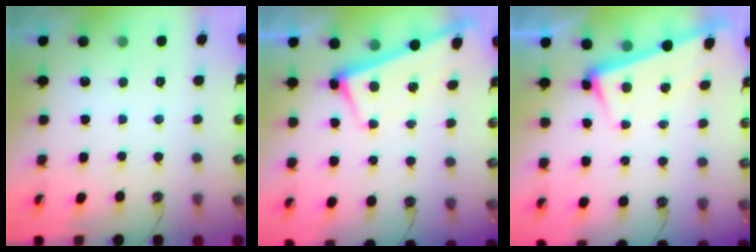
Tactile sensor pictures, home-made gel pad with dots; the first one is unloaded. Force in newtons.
{"total": 2.7, "press": 2.7, "slide": 0.4}
{"total": 3.5, "press": 3.3, "slide": 1.1}